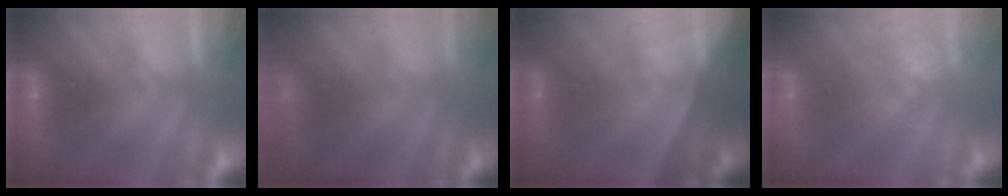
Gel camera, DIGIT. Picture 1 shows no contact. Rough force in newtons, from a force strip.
{"total": 13.2}
{"total": 1.4}
{"total": 3.5}